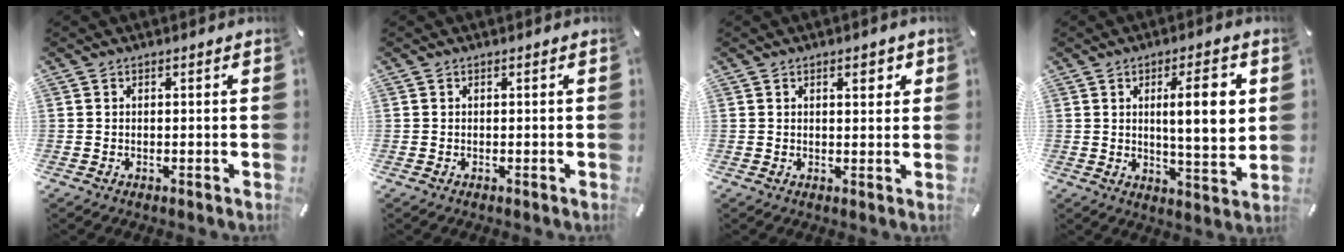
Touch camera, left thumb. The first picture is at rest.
{"total": 0.0}
{"total": 2.9, "force": [1.6, 1.2, 2.2], "torque": [-0.030, 0.000, 0.022]}
{"total": 12.5, "force": [2.9, 3.2, 11.7], "torque": [-0.169, -0.006, 0.037]}